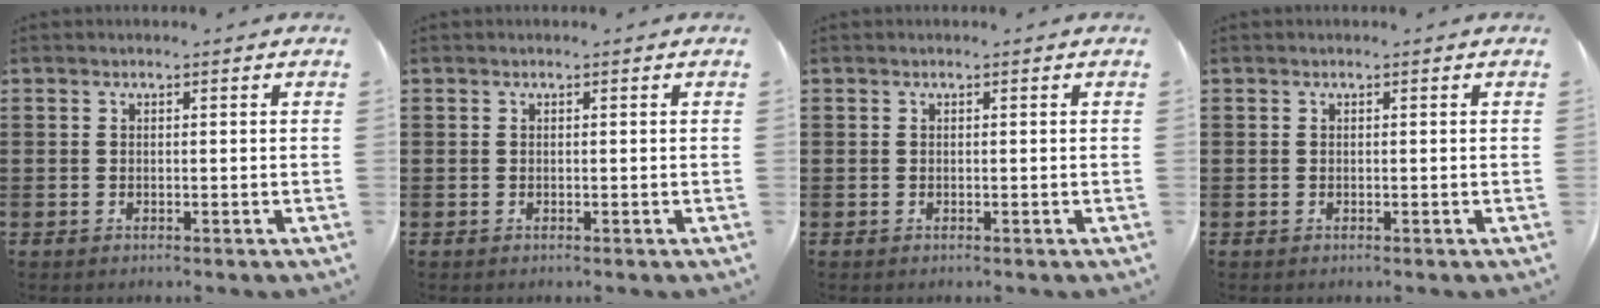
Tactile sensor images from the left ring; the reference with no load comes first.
{"total": 0.0}
{"total": 0.0}
{"total": 0.0}